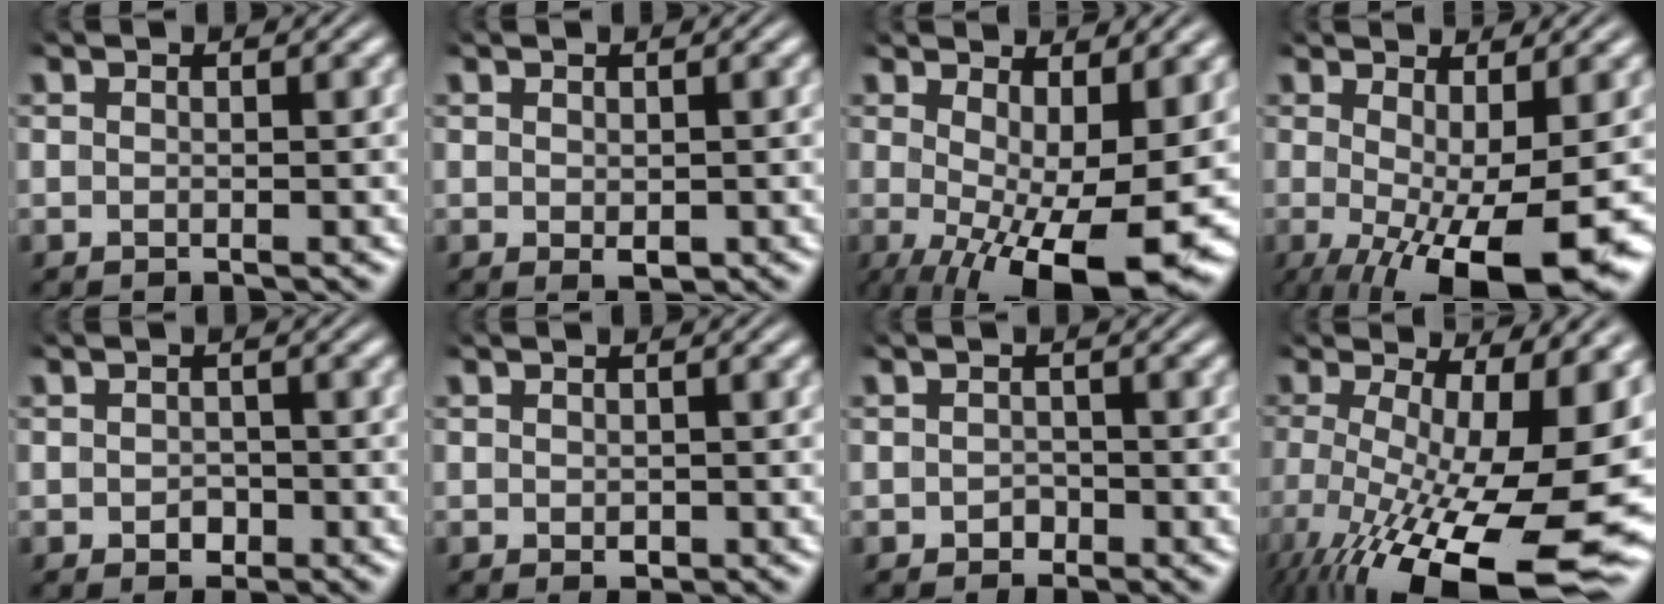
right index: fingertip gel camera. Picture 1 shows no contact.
{"total": 1.3, "force": [-0.3, 0.7, 1.0], "torque": [-0.018, -0.010, 0.003]}
{"total": 9.9, "force": [-4.1, 3.6, 8.3], "torque": [-0.126, -0.049, -0.038]}
{"total": 8.7, "force": [-3.8, 2.8, 7.3], "torque": [-0.117, -0.039, -0.035]}
{"total": 1.1, "force": [-0.6, 0.9, 0.2], "torque": [0.005, -0.005, -0.007]}
{"total": 0.8, "force": [-0.2, 0.7, 0.4], "torque": [-0.010, -0.010, 0.002]}
{"total": 0.9, "force": [-0.7, 0.5, -0.2], "torque": [0.010, -0.004, -0.010]}
{"total": 13.6, "force": [-6.3, 5.7, 10.6], "torque": [-0.178, -0.063, -0.055]}